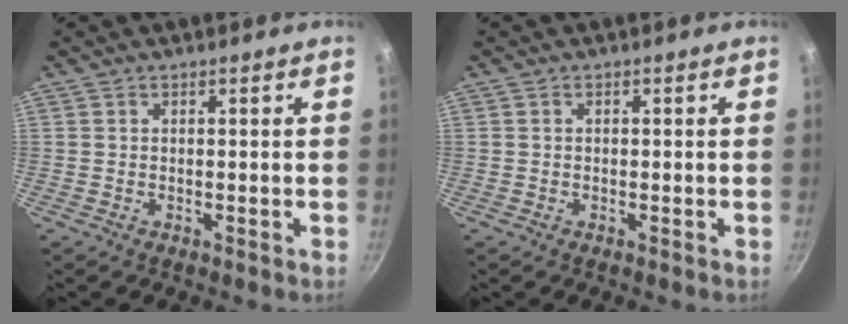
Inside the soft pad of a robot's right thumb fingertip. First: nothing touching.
{"total": 0.0}